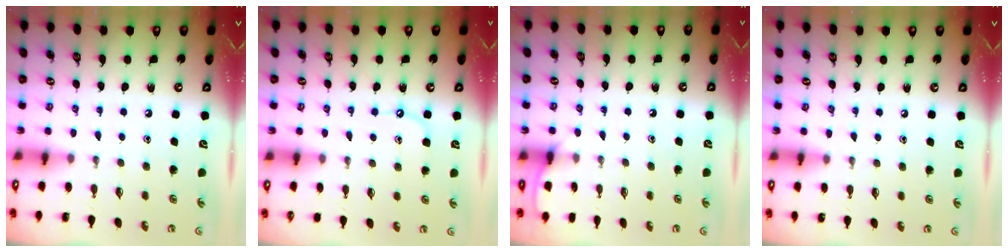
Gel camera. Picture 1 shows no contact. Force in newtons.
{"total": 5.4, "press": 5.4, "slide": 0.6}
{"total": 4.0, "press": 3.9, "slide": 0.5}
{"total": 4.8, "press": 4.8, "slide": 0.6}